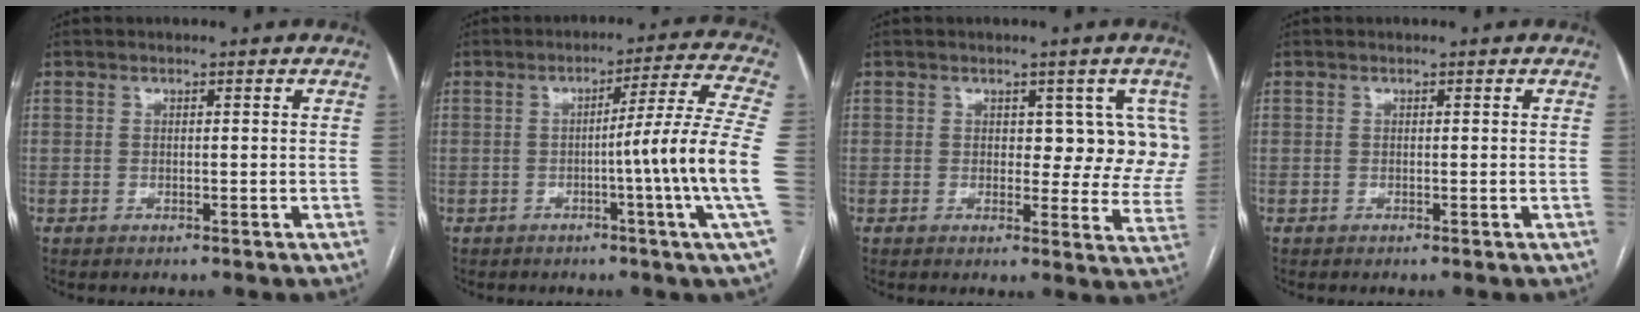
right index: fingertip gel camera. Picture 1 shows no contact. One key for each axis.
{"total": 12.4, "fx": -2.2, "fy": -3.1, "fz": 11.8, "tx": -0.156, "ty": -0.008, "tz": -0.037}
{"total": 7.4, "fx": 2.4, "fy": 4.3, "fz": 5.4, "tx": -0.030, "ty": 0.003, "tz": 0.025}
{"total": 0.0}